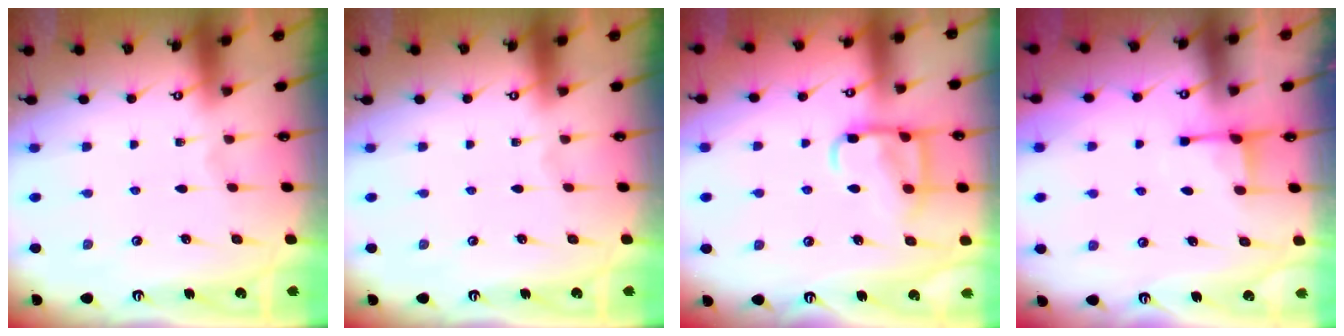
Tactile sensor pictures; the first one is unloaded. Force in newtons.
{"total": 0.0}
{"total": 12.5, "press": 12.4, "slide": 1.3}
{"total": 2.7, "press": 2.6, "slide": 0.7}